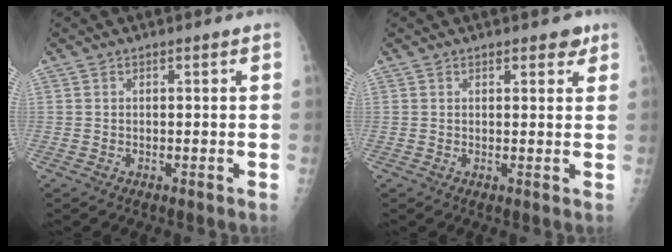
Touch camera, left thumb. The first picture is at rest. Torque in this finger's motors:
{"motor_torque": [-0.15, -0.08, -0.47, -0.02, -0.01]}